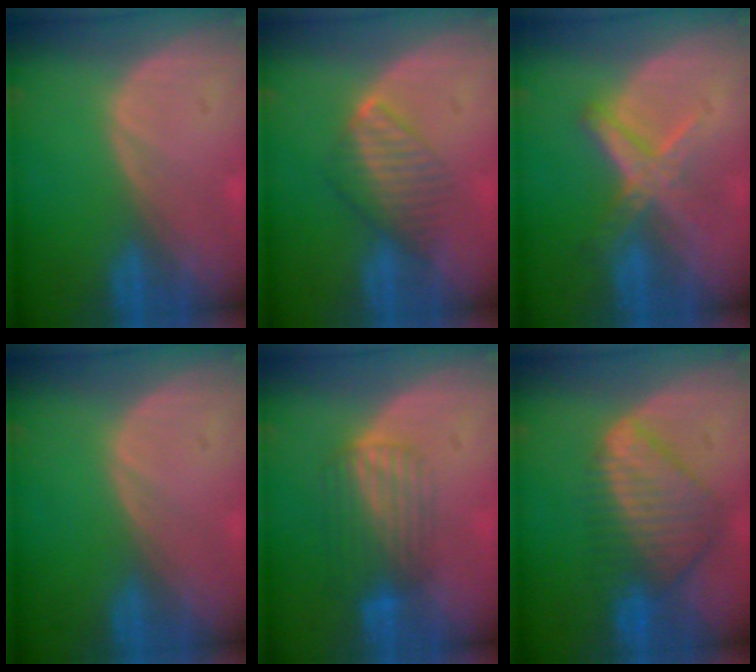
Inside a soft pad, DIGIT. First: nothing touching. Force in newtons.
{"total": 4.9, "press": 4.8, "slide": 0.8}
{"total": 6.0, "press": 5.4, "slide": 2.5}
{"total": 0.0}
{"total": 6.8, "press": 5.7, "slide": 3.7}
{"total": 8.7, "press": 7.5, "slide": 4.3}